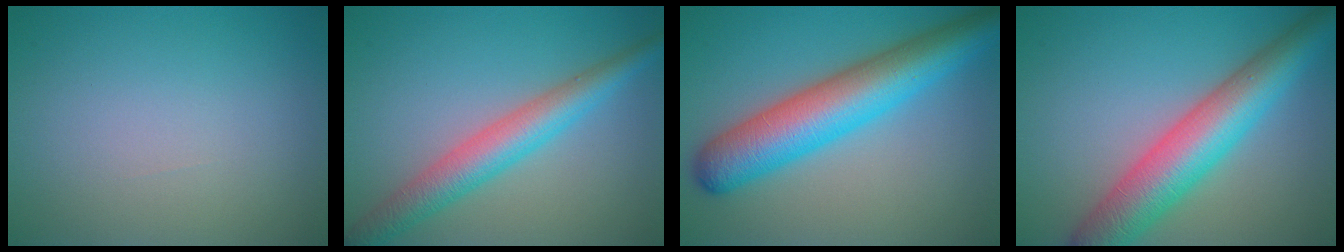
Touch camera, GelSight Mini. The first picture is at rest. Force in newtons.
{"total": 4.9, "press": 4.9, "slide": 0.1}
{"total": 9.0, "press": 9.0, "slide": 0.2}
{"total": 8.4, "press": 8.4, "slide": 0.4}